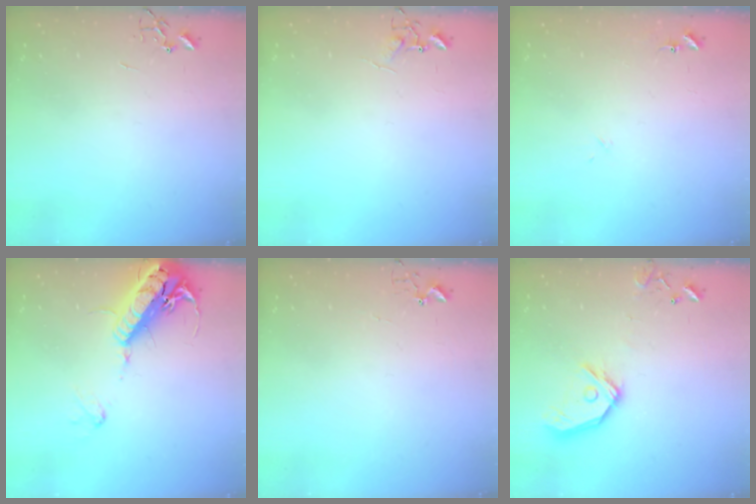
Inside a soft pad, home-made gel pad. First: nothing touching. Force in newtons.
{"total": 5.2, "press": 5.2, "slide": 0.6}
{"total": 7.8, "press": 7.8, "slide": 0.6}
{"total": 19.9, "press": 19.5, "slide": 3.8}
{"total": 2.7, "press": 2.7, "slide": 0.3}
{"total": 14.2, "press": 14.0, "slide": 2.3}